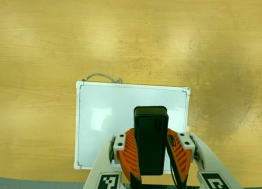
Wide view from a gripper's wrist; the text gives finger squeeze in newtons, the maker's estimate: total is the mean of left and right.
{"total": 6.5, "left": 5.6, "right": 7.5}